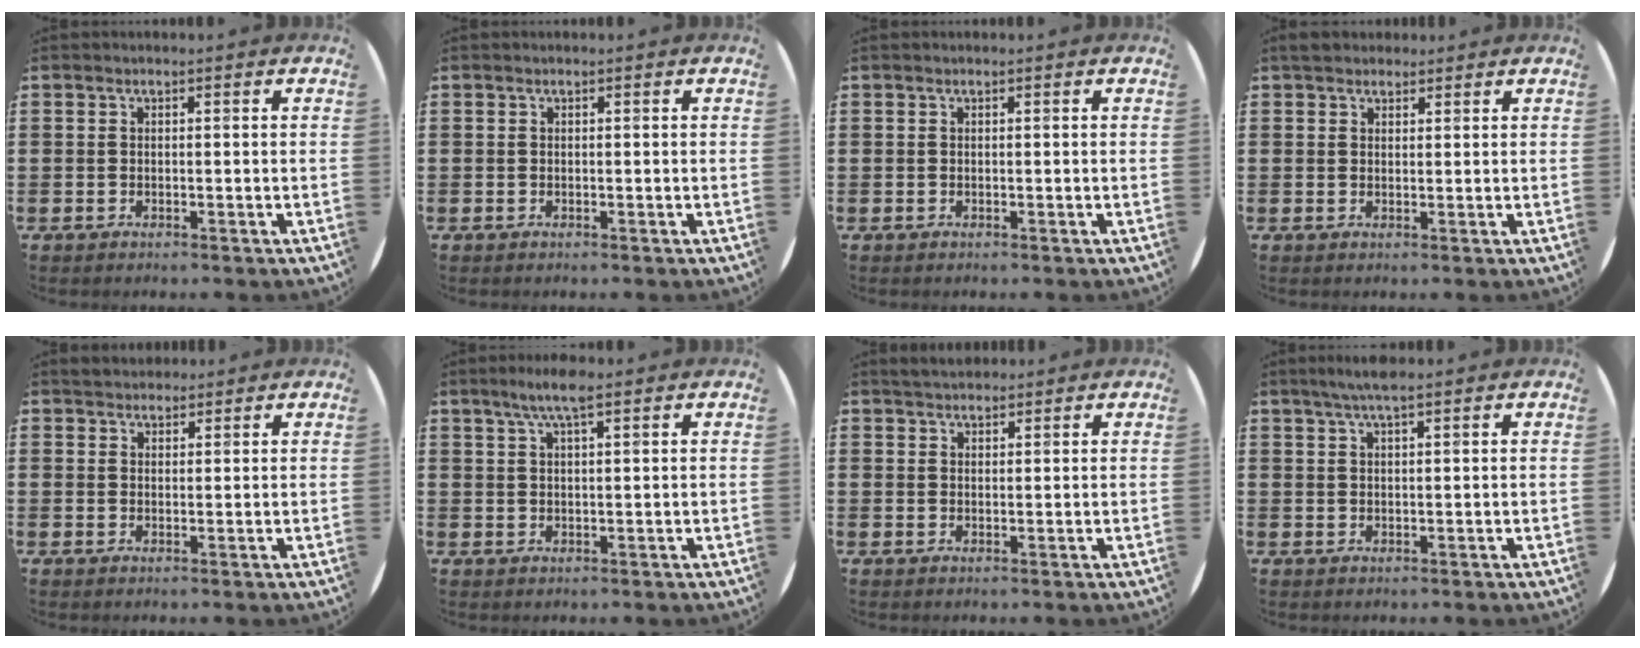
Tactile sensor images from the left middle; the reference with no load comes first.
{"total": 0.0}
{"total": 0.0}
{"total": 2.1, "force": [1.9, 0.8, 0.3], "torque": [-0.001, 0.004, 0.035]}
{"total": 2.2, "force": [2.1, 0.7, 0.0], "torque": [0.004, -0.001, 0.040]}
{"total": 4.6, "force": [3.2, 0.7, 3.2], "torque": [-0.070, 0.006, 0.055]}
{"total": 2.4, "force": [2.3, 0.6, 0.3], "torque": [-0.009, 0.002, 0.044]}
{"total": 2.9, "force": [2.3, 0.2, 1.8], "torque": [-0.038, 0.004, 0.041]}